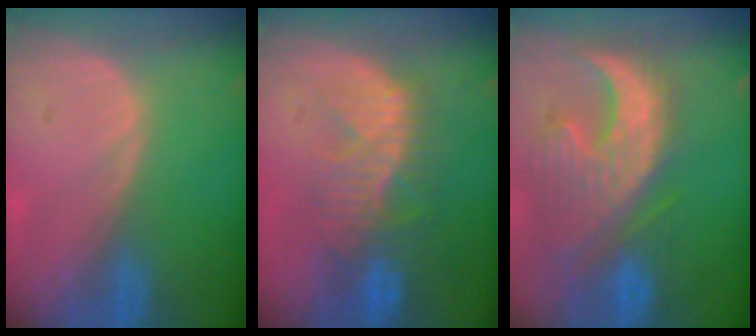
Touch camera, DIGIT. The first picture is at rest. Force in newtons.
{"total": 10.3, "press": 8.9, "slide": 5.2}
{"total": 12.8, "press": 11.2, "slide": 6.3}